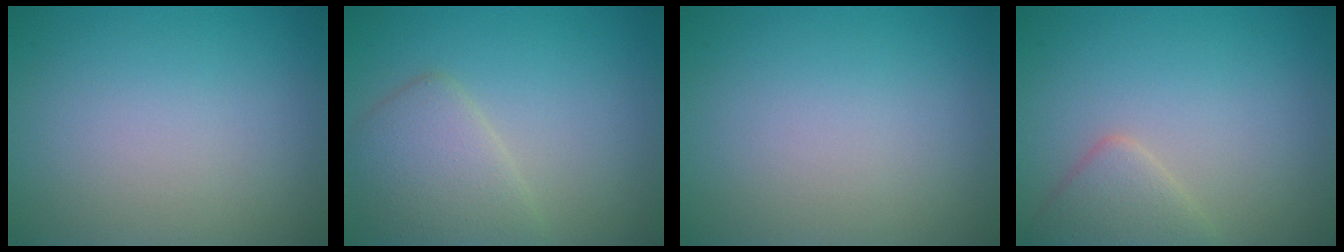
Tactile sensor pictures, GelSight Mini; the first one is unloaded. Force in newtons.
{"total": 3.7, "press": 3.7, "slide": 0.2}
{"total": 0.0}
{"total": 2.6, "press": 2.6, "slide": 0.1}